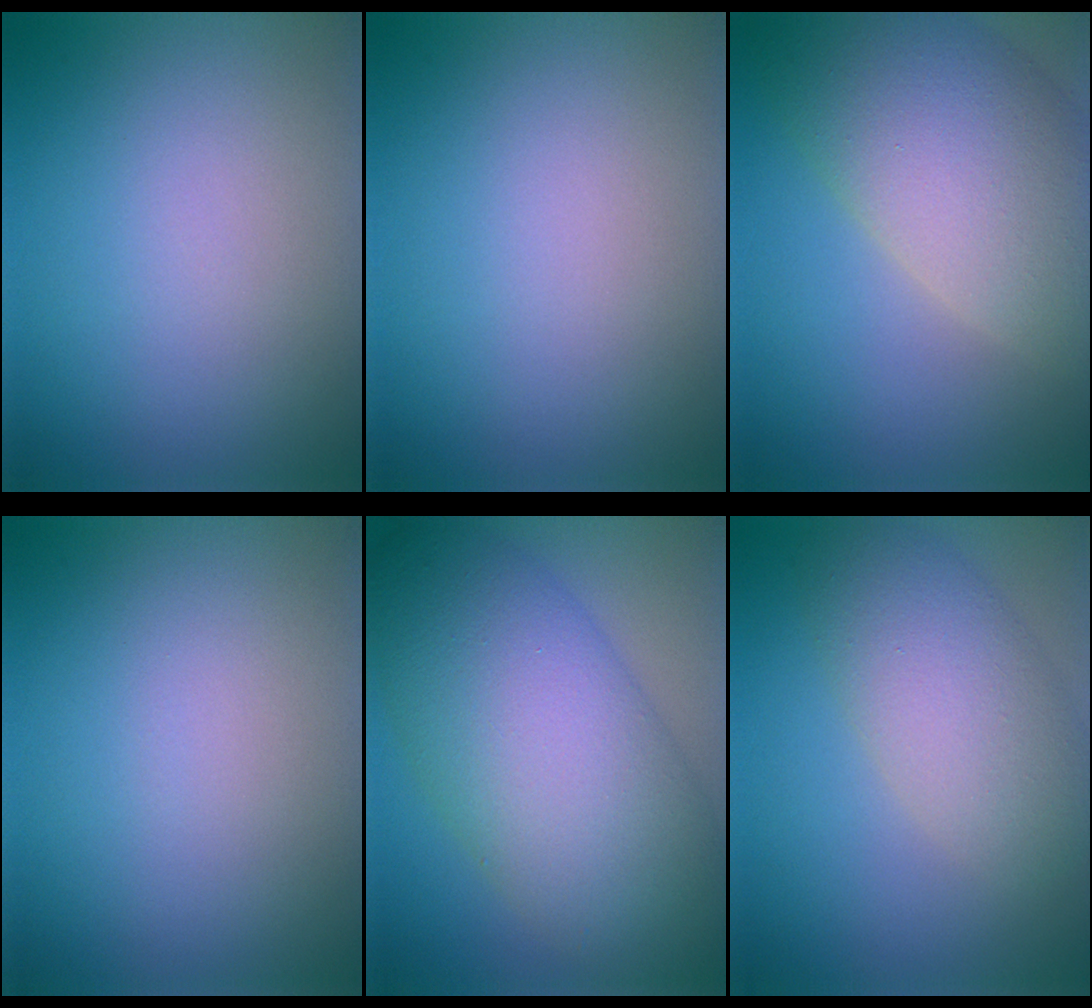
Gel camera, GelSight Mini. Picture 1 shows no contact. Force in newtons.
{"total": 0.0}
{"total": 10.7, "press": 10.7, "slide": 0.8}
{"total": 0.0}
{"total": 12.3, "press": 12.2, "slide": 0.4}
{"total": 5.6, "press": 5.6, "slide": 0.1}